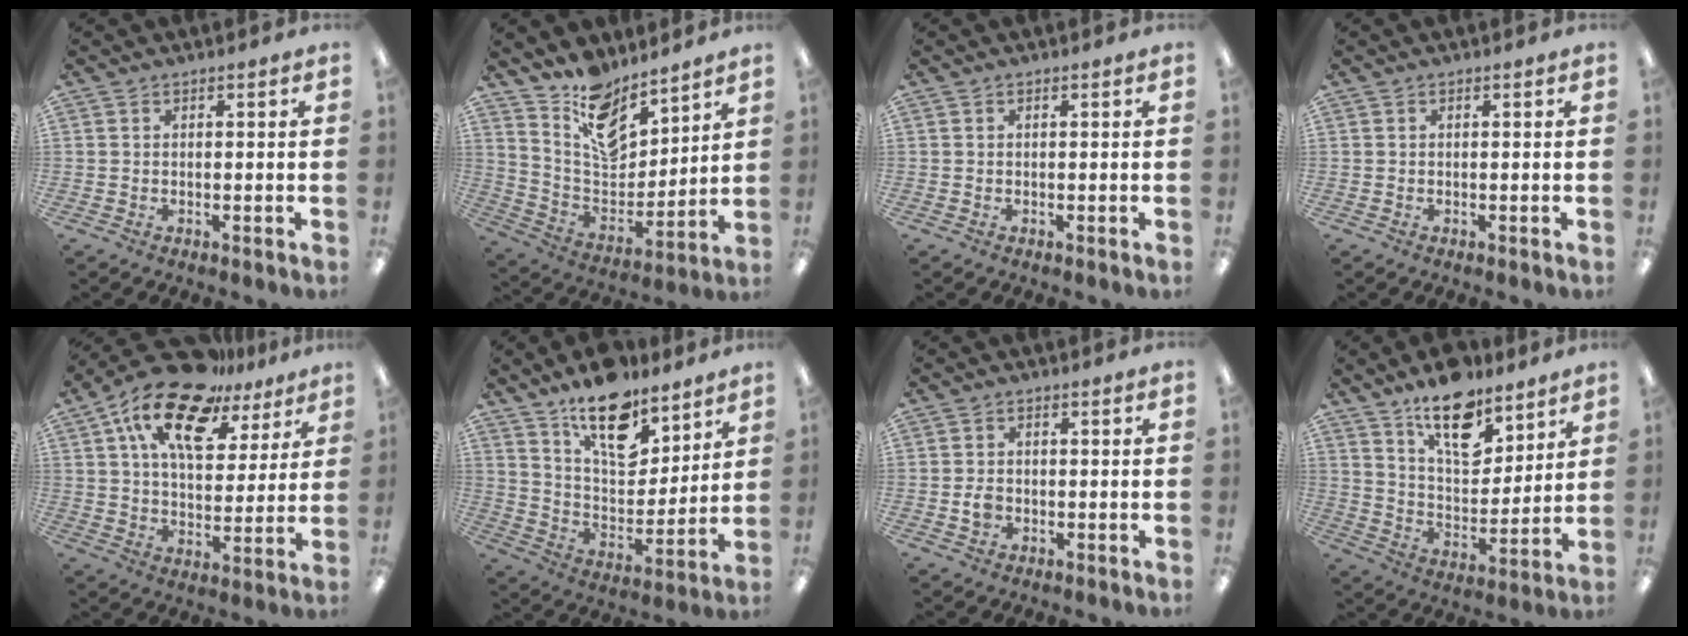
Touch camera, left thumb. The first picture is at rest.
{"total": 13.8, "force": [10.5, 6.9, 5.8], "torque": [-0.105, -0.077, 0.196]}
{"total": 0.0}
{"total": 0.0}
{"total": 18.9, "force": [12.0, 9.0, 11.5], "torque": [-0.209, -0.059, 0.209]}
{"total": 16.9, "force": [12.1, 8.0, 8.6], "torque": [-0.131, -0.078, 0.214]}
{"total": 2.9, "force": [-0.6, 2.2, 1.8], "torque": [-0.030, 0.005, -0.011]}
{"total": 16.0, "force": [11.4, 7.7, 8.1], "torque": [-0.120, -0.070, 0.201]}